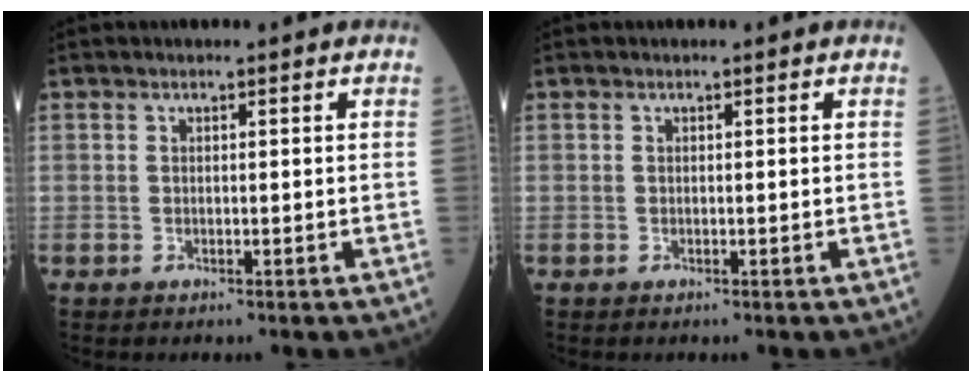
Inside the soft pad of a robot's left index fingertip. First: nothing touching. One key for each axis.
{"total": 0.0}